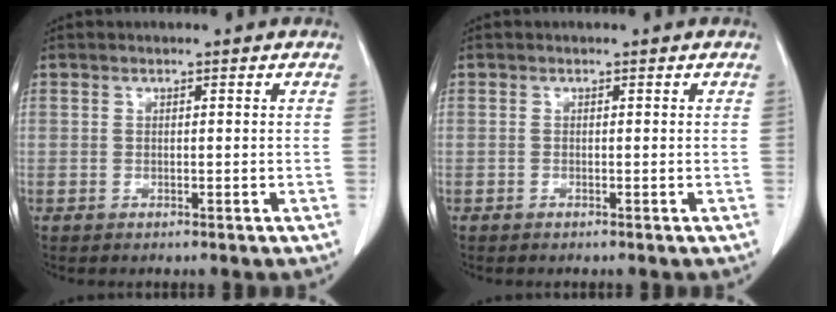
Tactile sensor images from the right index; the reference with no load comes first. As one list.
[{"total": 0.0}]